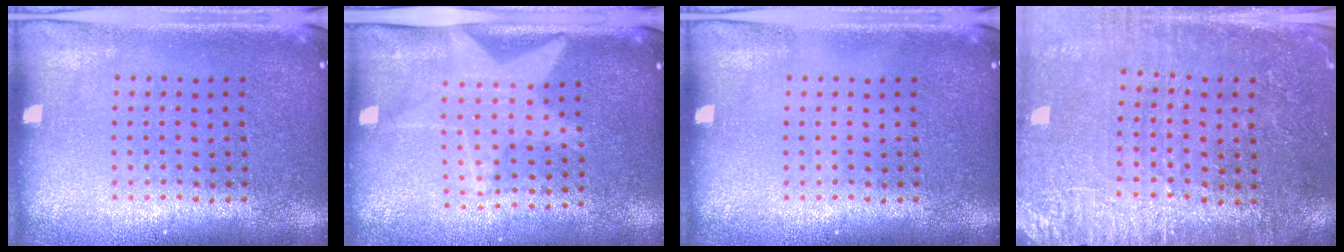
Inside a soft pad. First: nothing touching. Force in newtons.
{"total": 1.4, "press": 1.4, "slide": 0.3}
{"total": 0.0}
{"total": 3.0, "press": 2.8, "slide": 0.9}